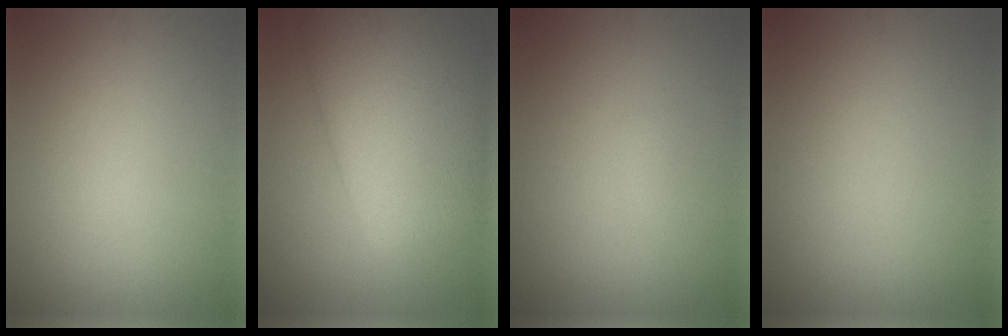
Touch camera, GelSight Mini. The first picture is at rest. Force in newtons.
{"total": 12.0, "press": 12.0, "slide": 0.5}
{"total": 0.6, "press": 0.6, "slide": 0.0}
{"total": 0.0}